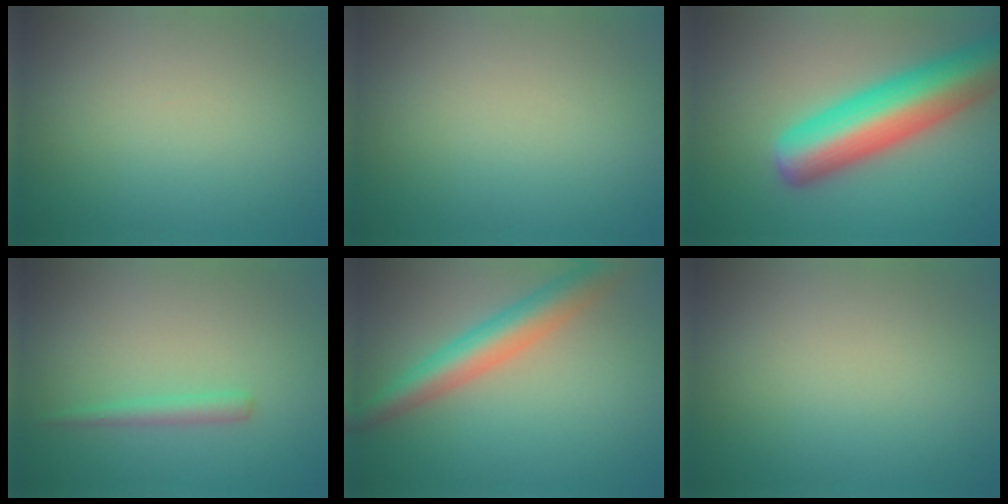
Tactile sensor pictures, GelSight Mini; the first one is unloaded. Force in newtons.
{"total": 0.0}
{"total": 9.8, "press": 9.8, "slide": 0.6}
{"total": 1.3, "press": 1.3, "slide": 0.1}
{"total": 5.3, "press": 5.3, "slide": 0.2}
{"total": 0.0}